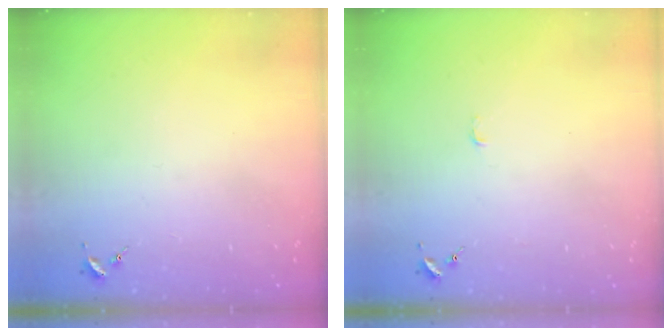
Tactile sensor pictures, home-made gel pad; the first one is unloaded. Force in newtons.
{"total": 3.0, "press": 3.0, "slide": 0.3}